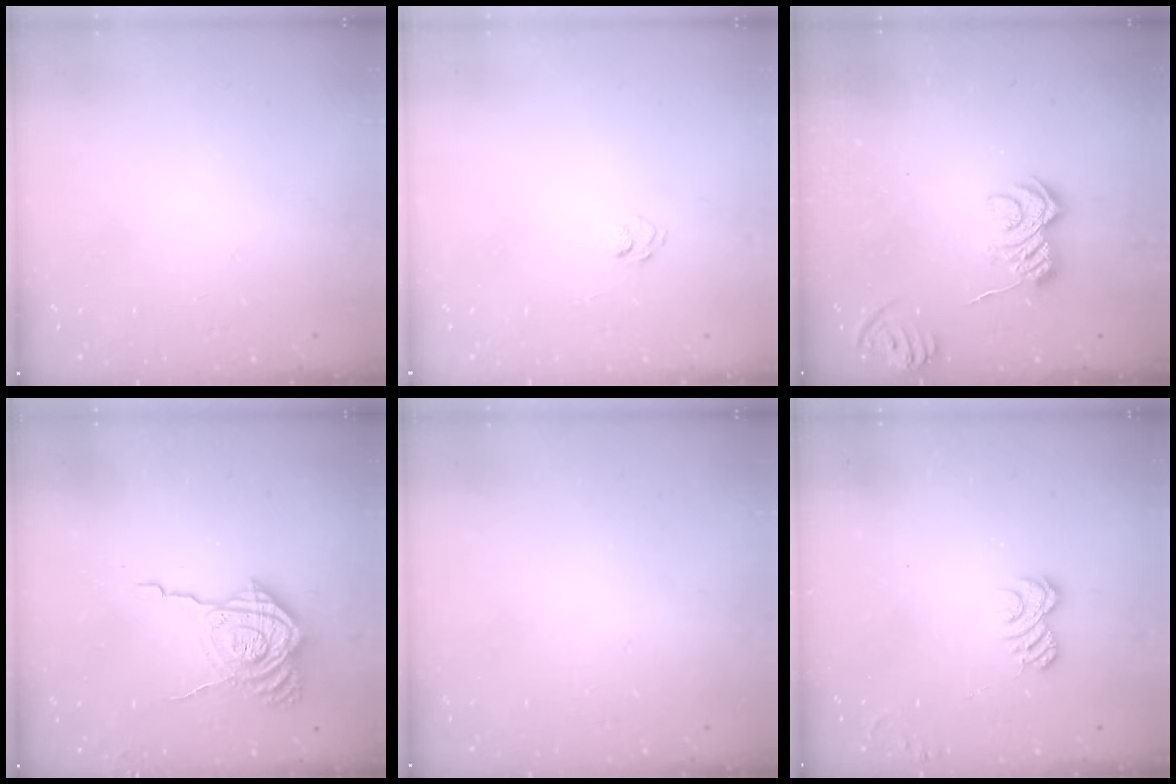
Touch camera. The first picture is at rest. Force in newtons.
{"total": 5.8, "press": 5.7, "slide": 1.1}
{"total": 7.8, "press": 7.7, "slide": 0.9}
{"total": 15.0, "press": 15.0, "slide": 1.2}
{"total": 0.0}
{"total": 4.7, "press": 4.5, "slide": 1.3}